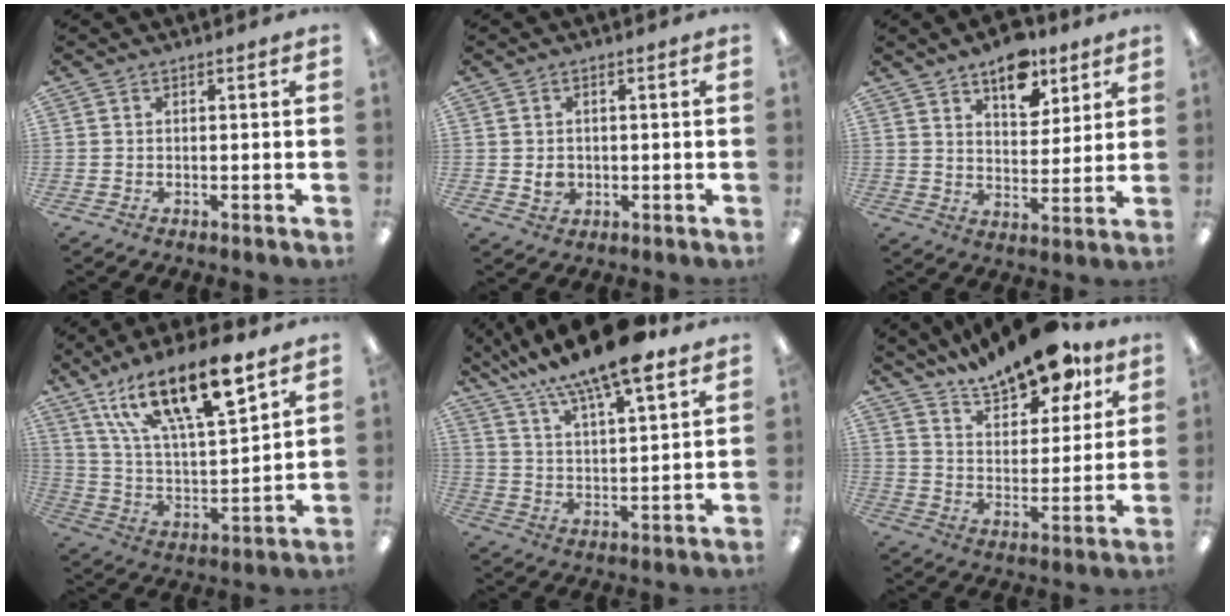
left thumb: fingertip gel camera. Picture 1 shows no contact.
{"total": 2.8, "force": [0.2, 2.5, 1.2], "torque": [-0.007, -0.002, 0.001]}
{"total": 11.6, "force": [7.9, 6.0, 5.9], "torque": [-0.065, -0.041, 0.135]}
{"total": 21.5, "force": [13.9, 7.1, 14.8], "torque": [-0.253, -0.071, 0.235]}
{"total": 15.5, "force": [12.3, 3.8, 8.6], "torque": [-0.157, -0.069, 0.209]}
{"total": 15.6, "force": [13.2, 5.1, 6.6], "torque": [-0.111, -0.086, 0.230]}